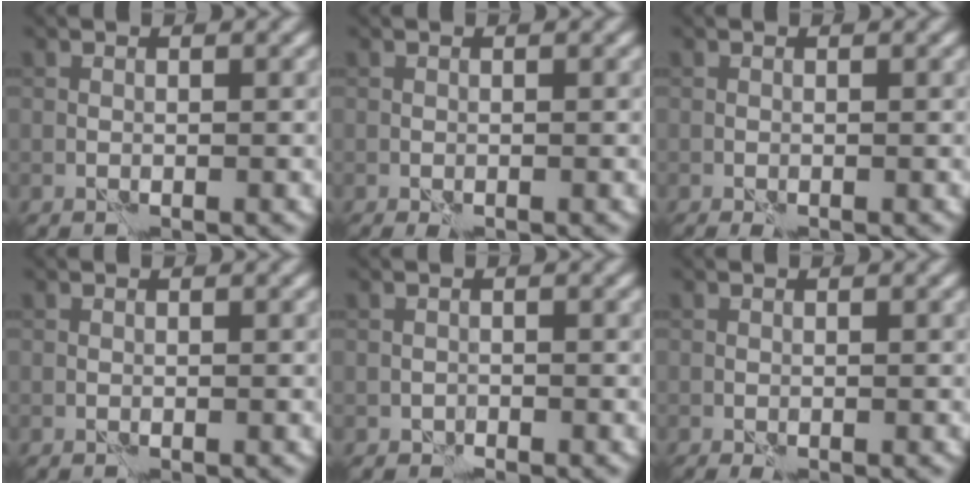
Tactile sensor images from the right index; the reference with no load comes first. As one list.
[{"total": 1.1, "force": [-0.8, 0.2, 0.7], "torque": [-0.013, -0.002, -0.010]}, {"total": 1.1, "force": [-0.8, 0.2, 0.8], "torque": [-0.015, -0.002, -0.011]}, {"total": 0.0}, {"total": 2.2, "force": [0.5, -1.3, -1.7], "torque": [0.036, 0.000, 0.002]}, {"total": 0.8, "force": [-0.5, 0.2, 0.6], "torque": [-0.014, -0.004, -0.006]}]